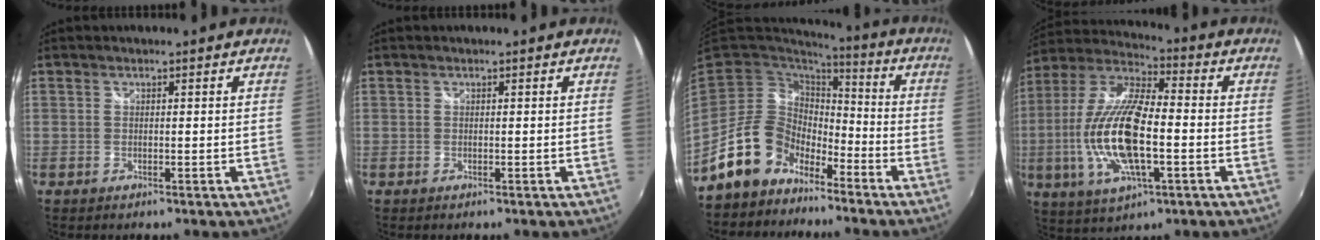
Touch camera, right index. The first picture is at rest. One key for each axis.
{"total": 0.0}
{"total": 12.4, "fx": -8.6, "fy": 7.8, "fz": 4.4, "tx": -0.096, "ty": 0.023, "tz": -0.150}
{"total": 18.9, "fx": -3.4, "fy": 6.5, "fz": 17.4, "tx": -0.353, "ty": -0.008, "tz": -0.067}